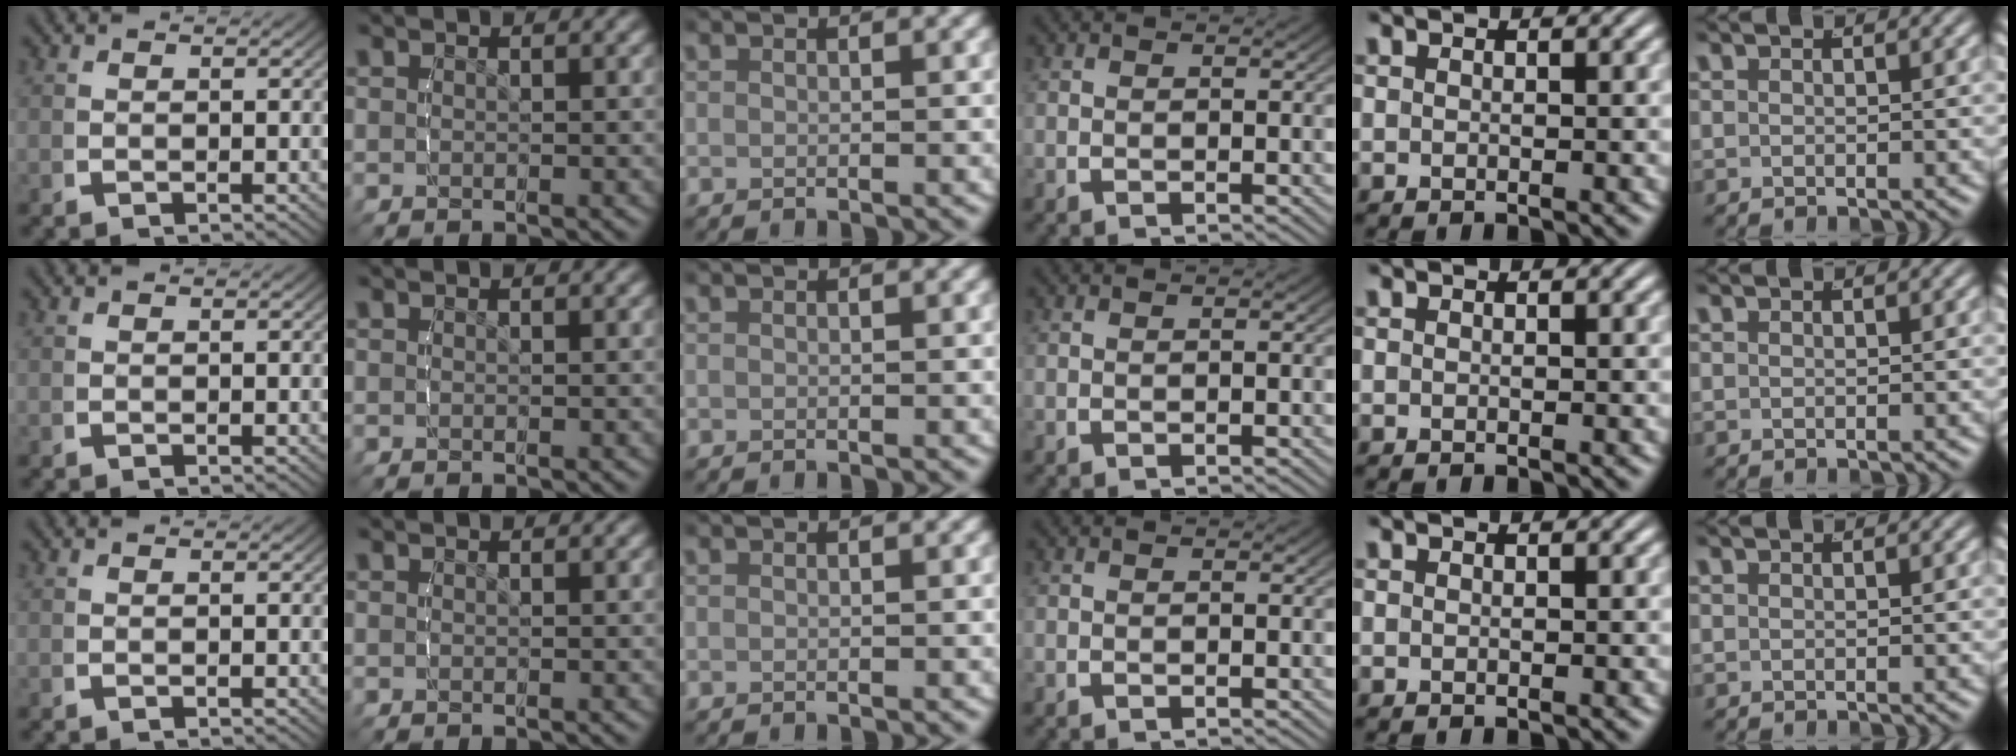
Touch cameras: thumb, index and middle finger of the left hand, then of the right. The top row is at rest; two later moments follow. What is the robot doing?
{"motion": "lift_and_place", "object": "cubes"}